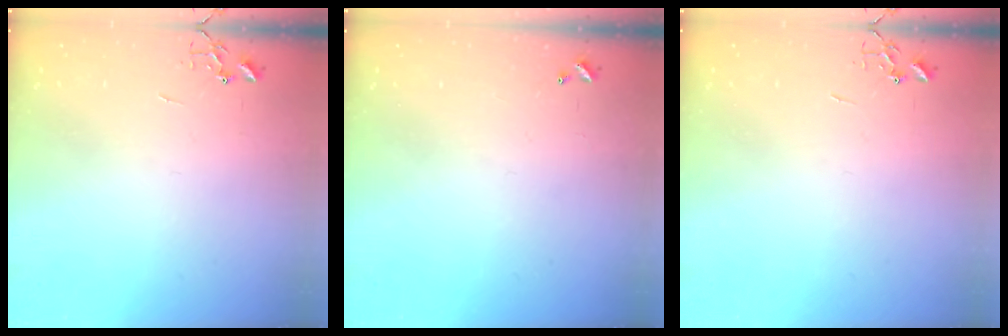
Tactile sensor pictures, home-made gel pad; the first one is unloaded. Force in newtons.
{"total": 0.0}
{"total": 0.0}